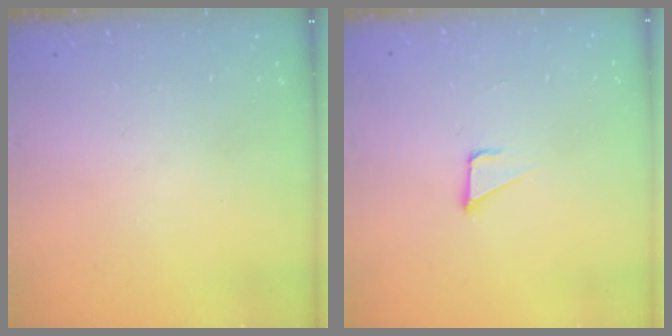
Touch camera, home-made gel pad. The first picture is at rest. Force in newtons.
{"total": 2.1, "press": 2.1, "slide": 0.1}